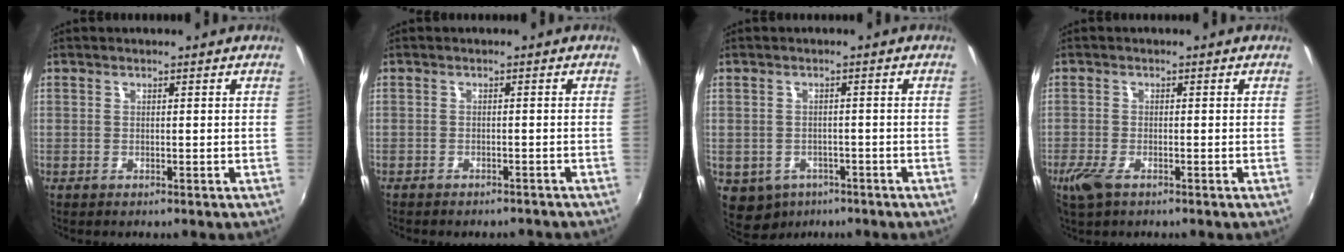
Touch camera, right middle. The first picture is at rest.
{"total": 5.0, "force": [-4.4, 1.4, 1.7], "torque": [-0.038, -0.009, -0.057]}
{"total": 6.6, "force": [-3.4, 5.2, 2.4], "torque": [-0.062, -0.014, -0.038]}
{"total": 4.0, "force": [-2.5, 1.6, 2.7], "torque": [-0.067, -0.011, -0.048]}